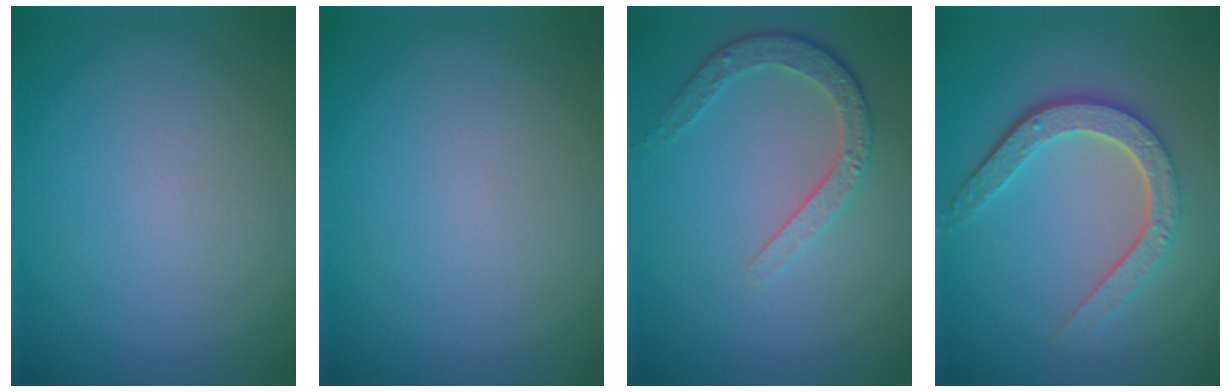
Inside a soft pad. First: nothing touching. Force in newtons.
{"total": 0.0}
{"total": 2.9, "press": 2.5, "slide": 1.6}
{"total": 4.7, "press": 3.6, "slide": 3.0}